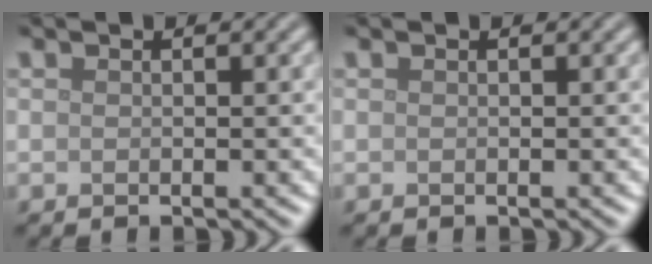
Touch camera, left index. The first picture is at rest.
{"total": 0.0}